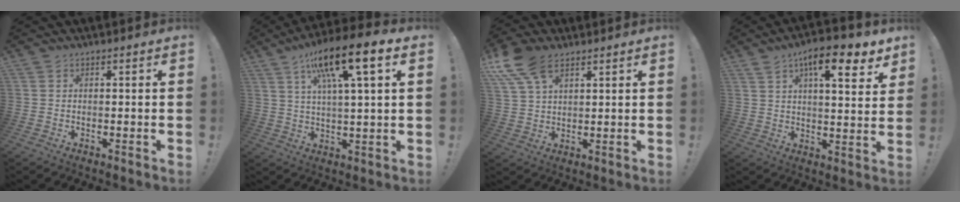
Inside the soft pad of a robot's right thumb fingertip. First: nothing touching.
{"total": 15.0, "force": [7.3, 3.2, 12.7], "torque": [-0.216, -0.026, 0.110]}
{"total": 10.9, "force": [6.6, 5.4, 6.8], "torque": [-0.135, -0.022, 0.126]}
{"total": 13.6, "force": [7.9, 4.4, 10.2], "torque": [-0.151, -0.035, 0.125]}